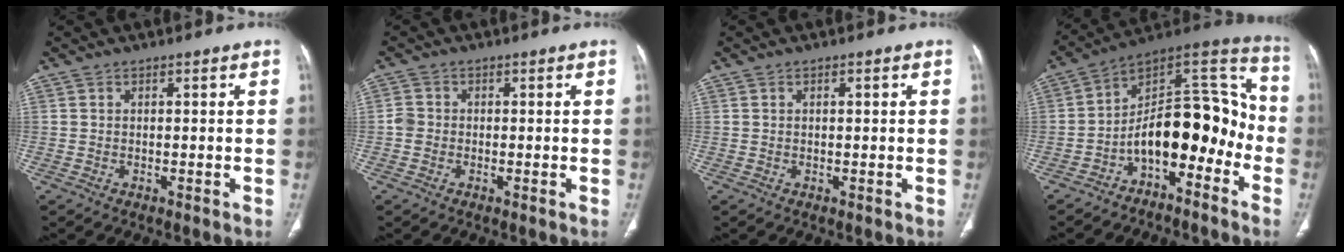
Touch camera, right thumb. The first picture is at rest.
{"total": 2.1, "force": [-0.4, 1.9, 0.9], "torque": [-0.010, 0.006, -0.011]}
{"total": 1.0, "force": [0.3, 0.3, 0.9], "torque": [-0.019, 0.005, 0.006]}
{"total": 16.5, "force": [-6.5, 8.7, 12.5], "torque": [-0.146, 0.114, -0.109]}